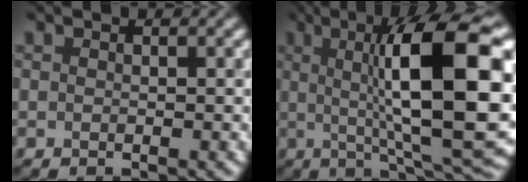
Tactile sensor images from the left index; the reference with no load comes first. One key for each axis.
{"total": 14.5, "fx": 2.1, "fy": 3.4, "fz": 13.9, "tx": -0.183, "ty": 0.003, "tz": 0.029}